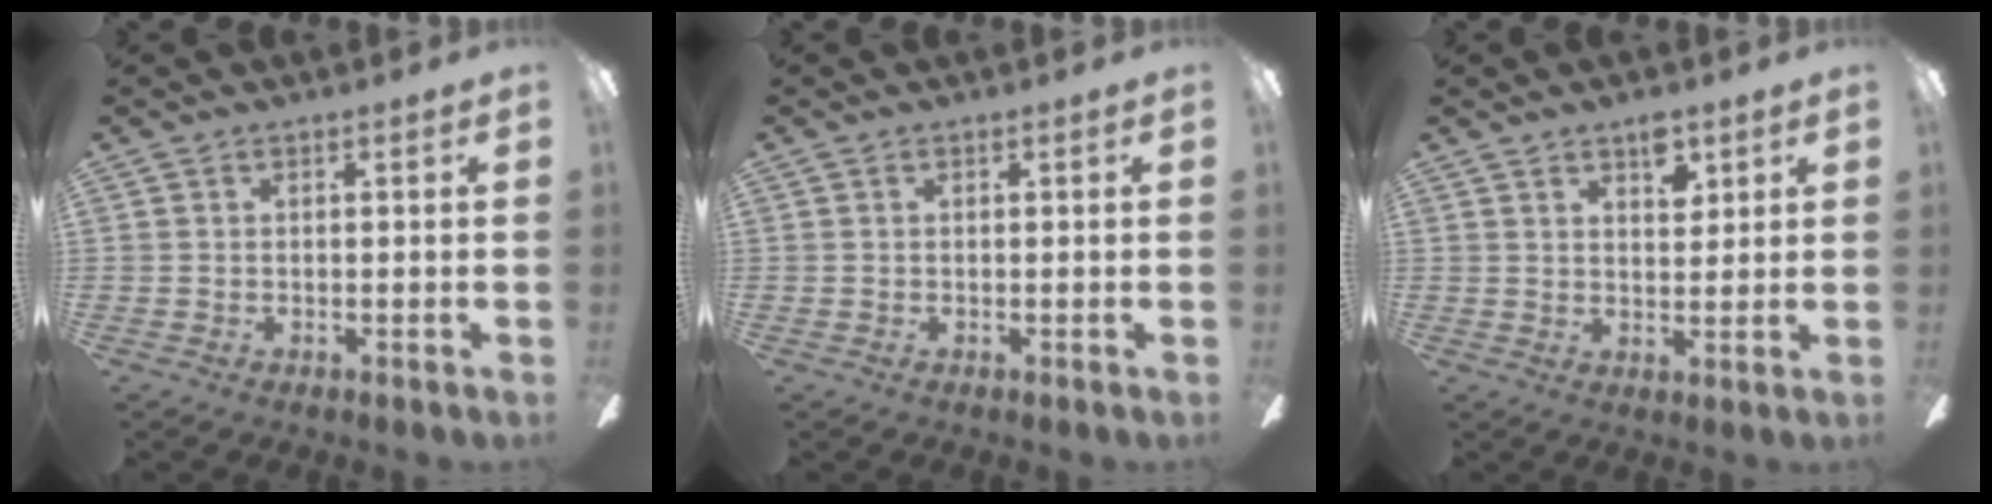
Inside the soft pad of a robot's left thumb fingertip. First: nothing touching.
{"total": 0.0}
{"total": 5.7, "force": [3.8, 2.8, 3.2], "torque": [-0.029, -0.018, 0.061]}